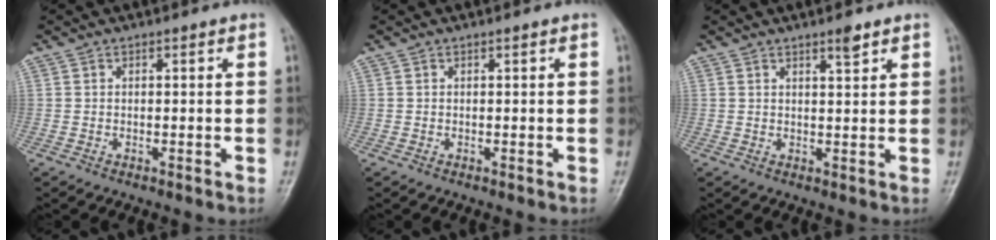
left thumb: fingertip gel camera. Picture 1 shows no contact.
{"total": 0.0}
{"total": 2.4, "force": [1.8, 0.6, 1.6], "torque": [-0.019, -0.012, 0.028]}